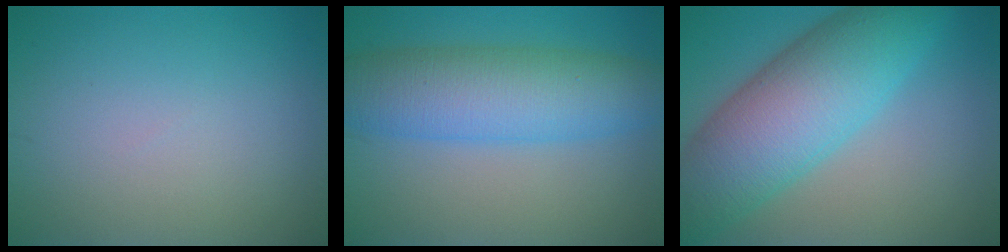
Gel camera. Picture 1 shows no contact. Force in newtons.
{"total": 8.0, "press": 8.0, "slide": 0.1}
{"total": 10.6, "press": 10.6, "slide": 0.1}